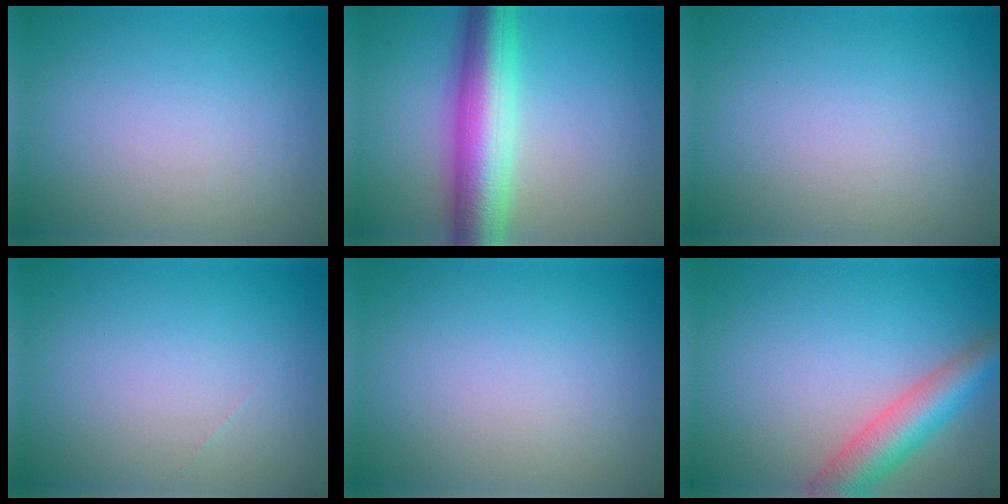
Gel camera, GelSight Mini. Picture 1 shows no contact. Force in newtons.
{"total": 8.8, "press": 8.8, "slide": 0.2}
{"total": 0.0}
{"total": 0.0}
{"total": 0.0}
{"total": 5.8, "press": 5.8, "slide": 0.4}